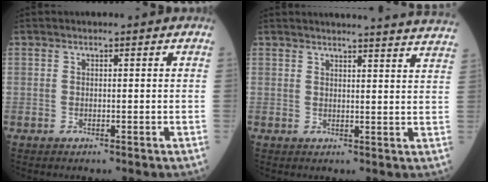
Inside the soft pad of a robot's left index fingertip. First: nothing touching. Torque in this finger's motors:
{"motor_torque": [0.42, -1.31, 0.14, 0.02]}